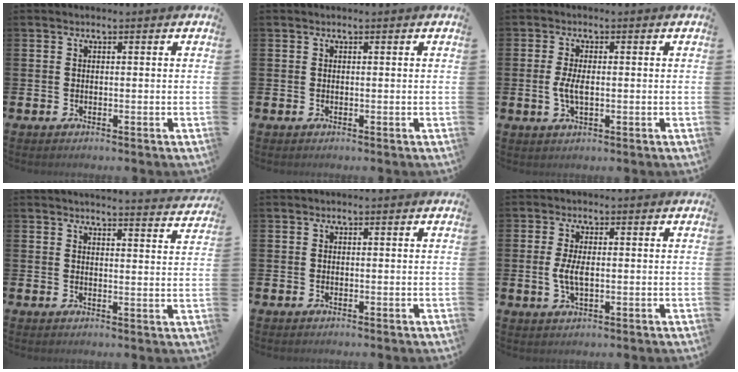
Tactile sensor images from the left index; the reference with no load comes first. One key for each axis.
{"total": 0.0}
{"total": 3.3, "fx": -0.1, "fy": 1.4, "fz": 2.9, "tx": -0.059, "ty": 0.000, "tz": -0.007}
{"total": 3.7, "fx": 3.7, "fy": -0.4, "fz": 0.0, "tx": 0.007, "ty": -0.033, "tz": 0.061}
{"total": 0.0}
{"total": 3.7, "fx": 0.0, "fy": 1.7, "fz": 3.3, "tx": -0.067, "ty": 0.002, "tz": -0.004}